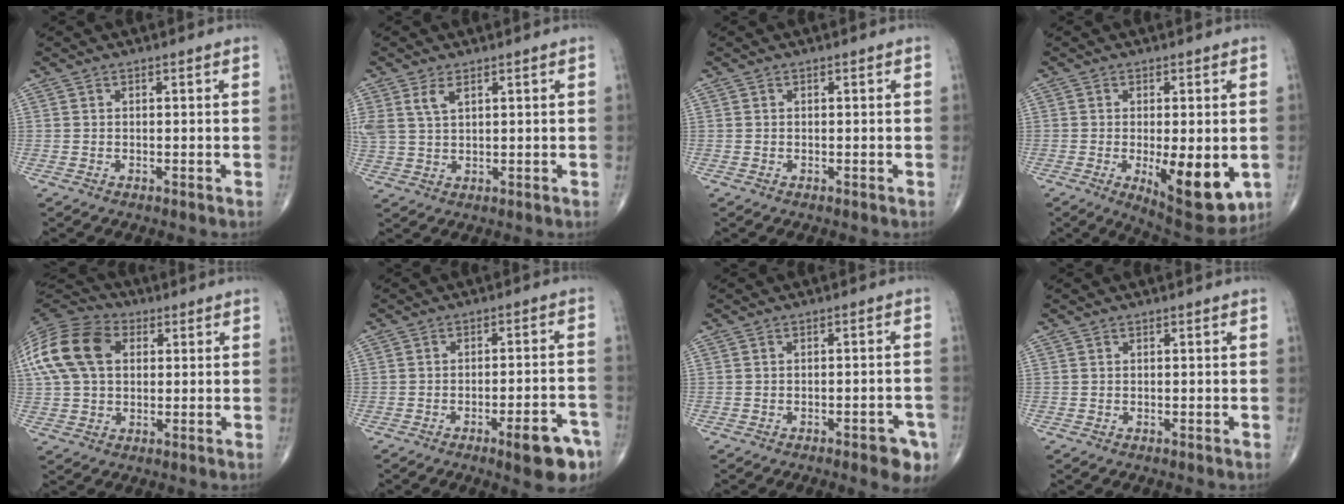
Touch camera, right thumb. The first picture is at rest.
{"total": 4.9, "force": [2.4, 2.5, 3.4], "torque": [-0.078, -0.001, 0.059]}
{"total": 0.0}
{"total": 13.1, "force": [-2.9, 4.7, 11.9], "torque": [-0.153, -0.026, -0.030]}
{"total": 17.1, "force": [4.0, 11.7, 11.8], "torque": [-0.248, 0.022, 0.066]}
{"total": 9.2, "force": [-5.2, 2.3, 7.2], "torque": [-0.080, 0.029, -0.065]}
{"total": 5.6, "force": [-3.3, 1.8, 4.1], "torque": [-0.034, 0.015, -0.038]}
{"total": 0.0}